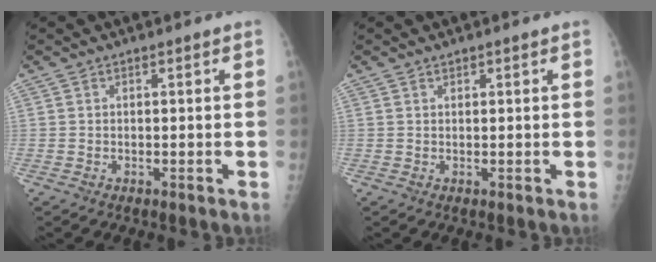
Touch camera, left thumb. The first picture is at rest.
{"total": 0.7, "force": [0.6, 0.3, 0.2], "torque": [-0.001, -0.003, 0.010]}